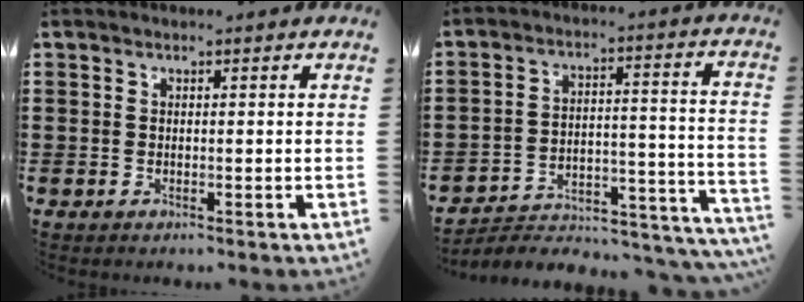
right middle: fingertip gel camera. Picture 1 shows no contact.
{"total": 3.6, "force": [-3.3, 1.1, 0.8], "torque": [-0.020, -0.003, -0.073]}